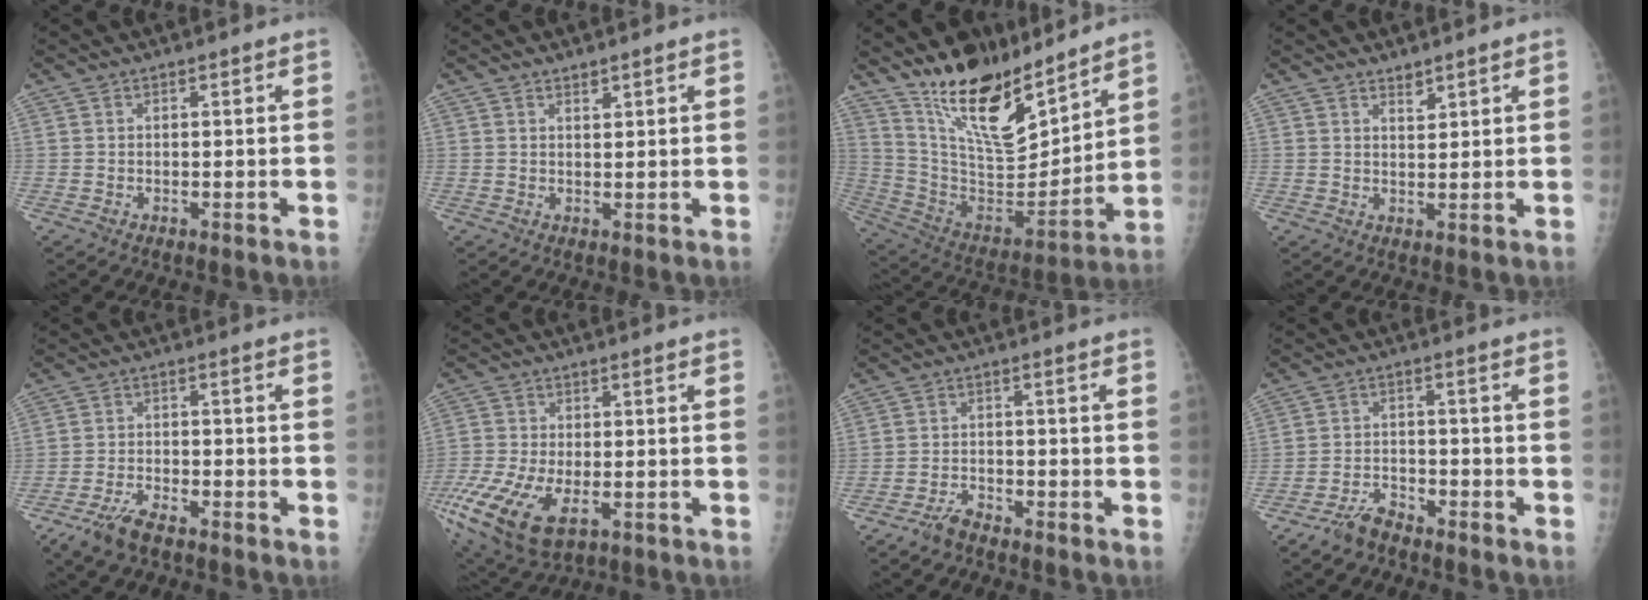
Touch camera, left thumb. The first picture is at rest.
{"total": 1.4, "force": [1.2, 0.6, 0.5], "torque": [0.000, -0.008, 0.018]}
{"total": 19.9, "force": [15.2, 6.9, 10.8], "torque": [-0.143, -0.110, 0.279]}
{"total": 2.3, "force": [1.9, 1.0, 0.8], "torque": [-0.004, -0.015, 0.032]}
{"total": 5.8, "force": [-4.3, 1.9, 3.4], "torque": [-0.074, 0.011, -0.081]}
{"total": 16.7, "force": [-6.5, 8.6, 12.8], "torque": [-0.303, -0.017, -0.107]}
{"total": 3.2, "force": [-2.8, 0.9, 1.1], "torque": [-0.025, 0.012, -0.055]}
{"total": 4.5, "force": [-4.0, 1.5, 1.4], "torque": [-0.026, 0.015, -0.077]}